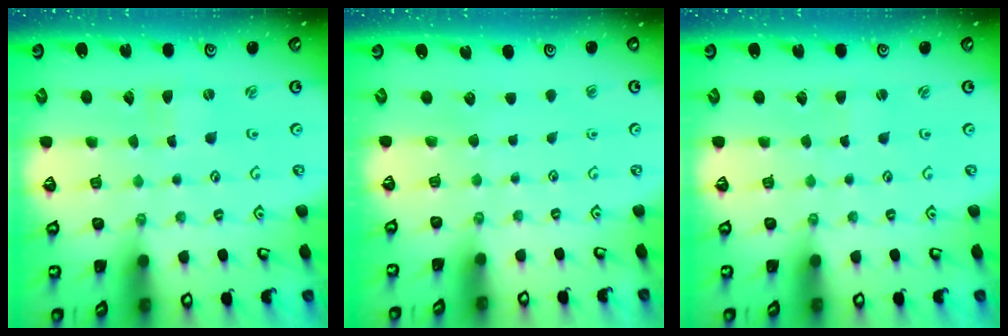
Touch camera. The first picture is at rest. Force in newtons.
{"total": 0.0}
{"total": 1.0, "press": 1.0, "slide": 0.2}